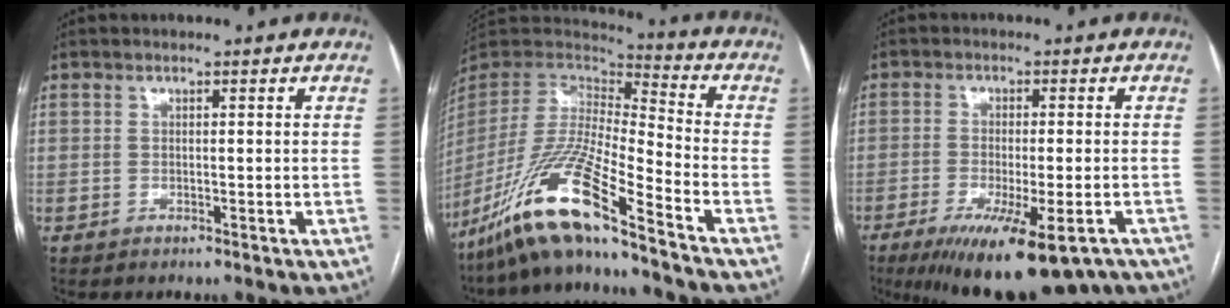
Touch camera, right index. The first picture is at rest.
{"total": 17.3, "force": [-12.5, -0.2, 12.0], "torque": [-0.246, -0.031, -0.244]}
{"total": 17.2, "force": [-12.0, 4.0, 11.6], "torque": [-0.147, -0.029, -0.169]}